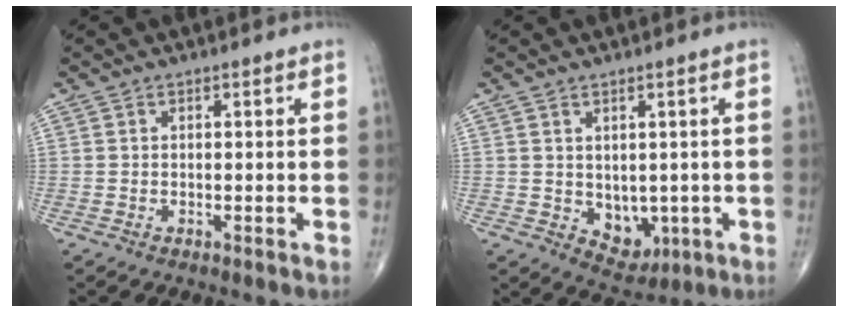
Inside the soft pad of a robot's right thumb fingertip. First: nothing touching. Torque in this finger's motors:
{"motor_torque": [-0.48, 0.34, -0.20, 0.07, 0.11]}